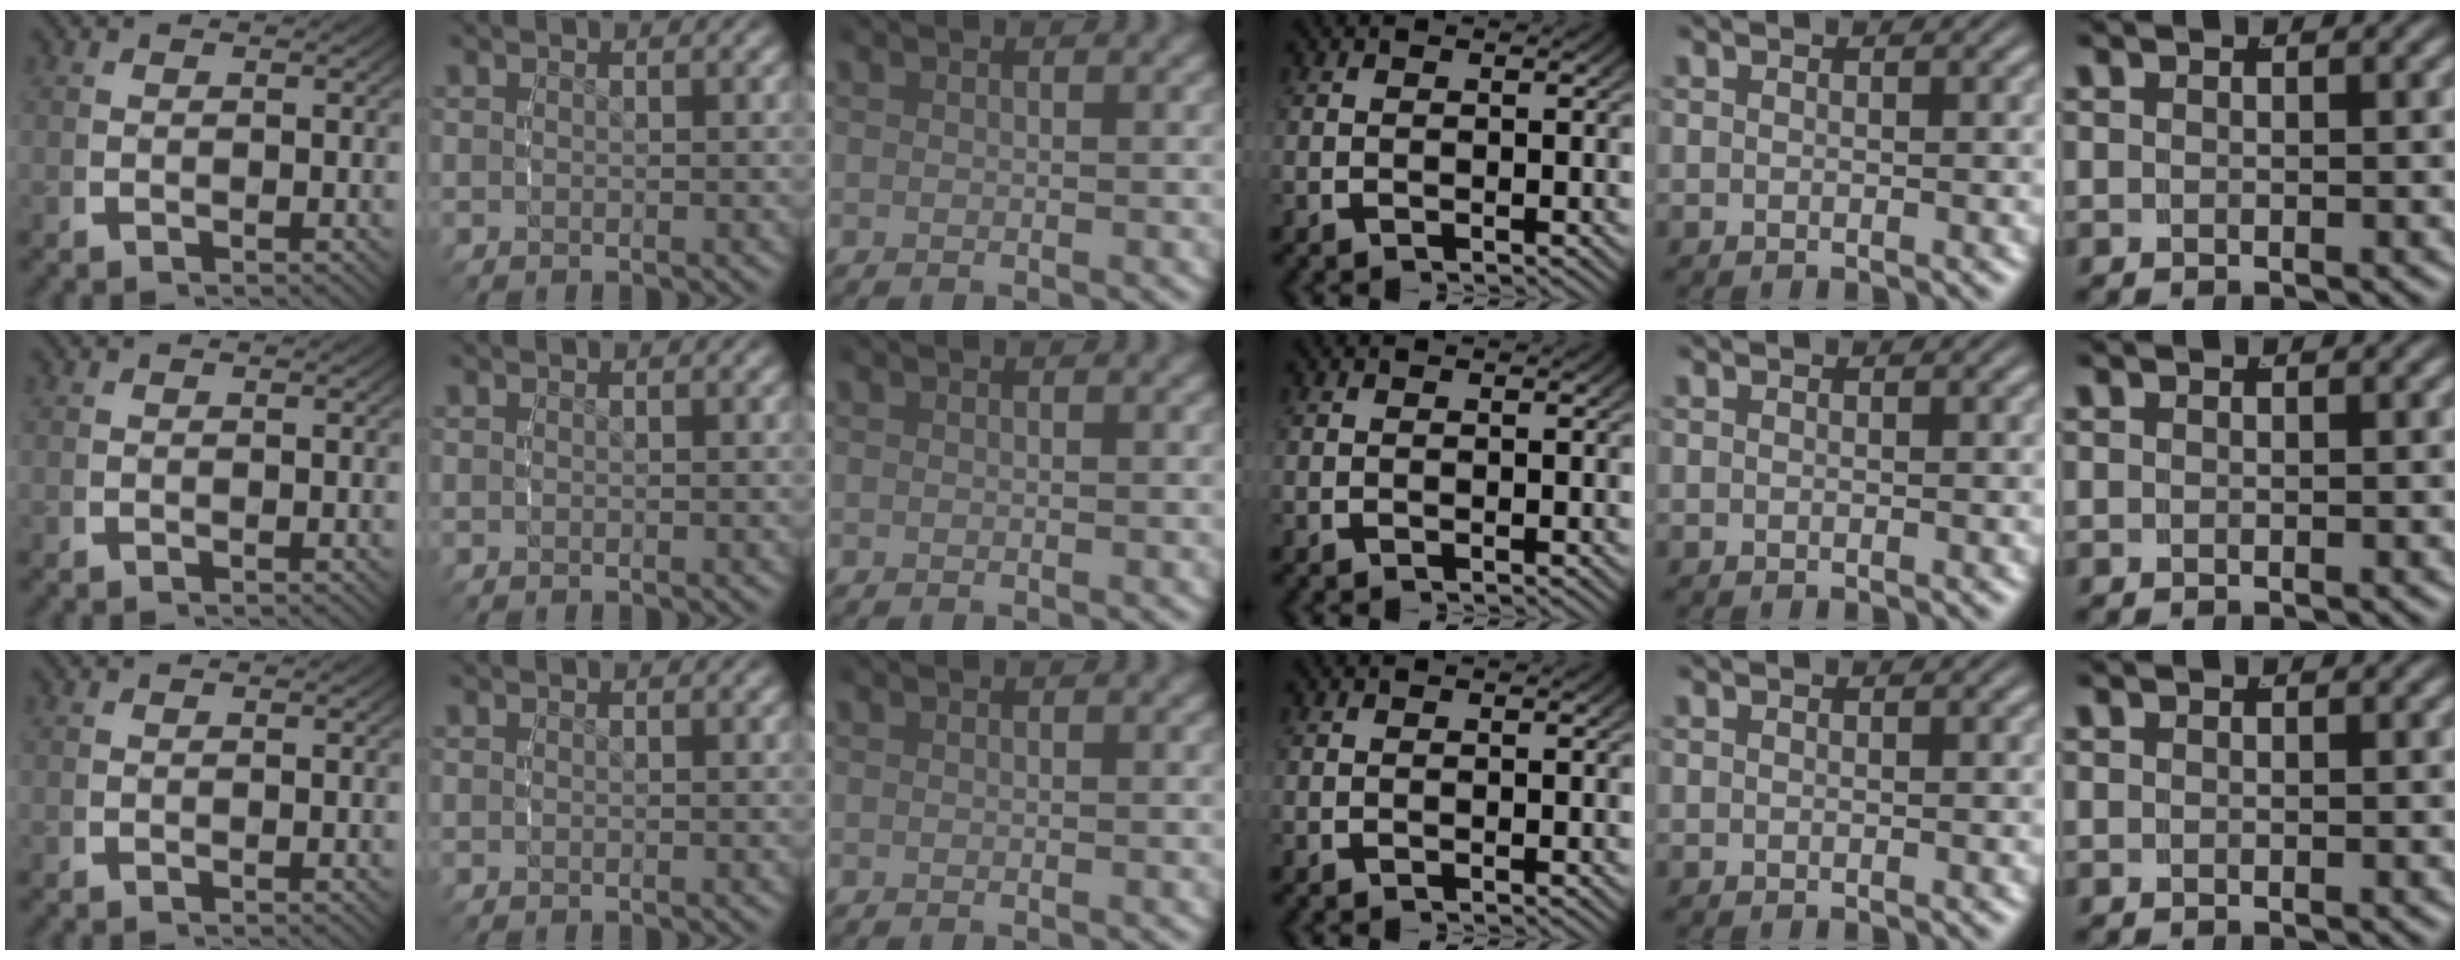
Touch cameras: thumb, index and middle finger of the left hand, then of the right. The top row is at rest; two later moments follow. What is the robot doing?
{"motion": "reach", "object": "glasses case"}